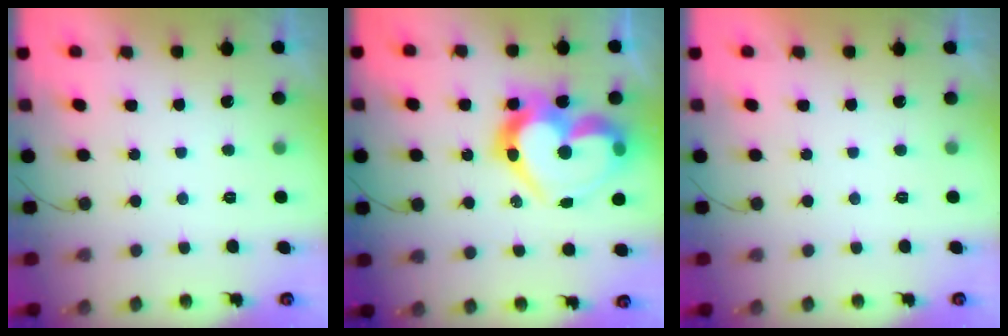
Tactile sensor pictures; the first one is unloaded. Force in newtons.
{"total": 21.6, "press": 21.5, "slide": 2.4}
{"total": 1.8, "press": 1.8, "slide": 0.1}